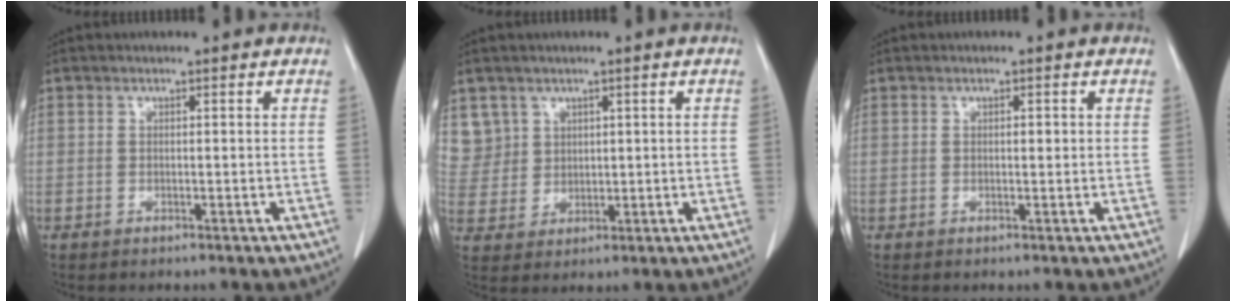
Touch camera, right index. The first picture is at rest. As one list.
[{"total": 5.9, "force": [3.2, 4.9, -0.3], "torque": [0.015, 0.006, 0.072]}, {"total": 0.8, "force": [0.2, 0.3, 0.7], "torque": [-0.011, 0.001, 0.002]}]